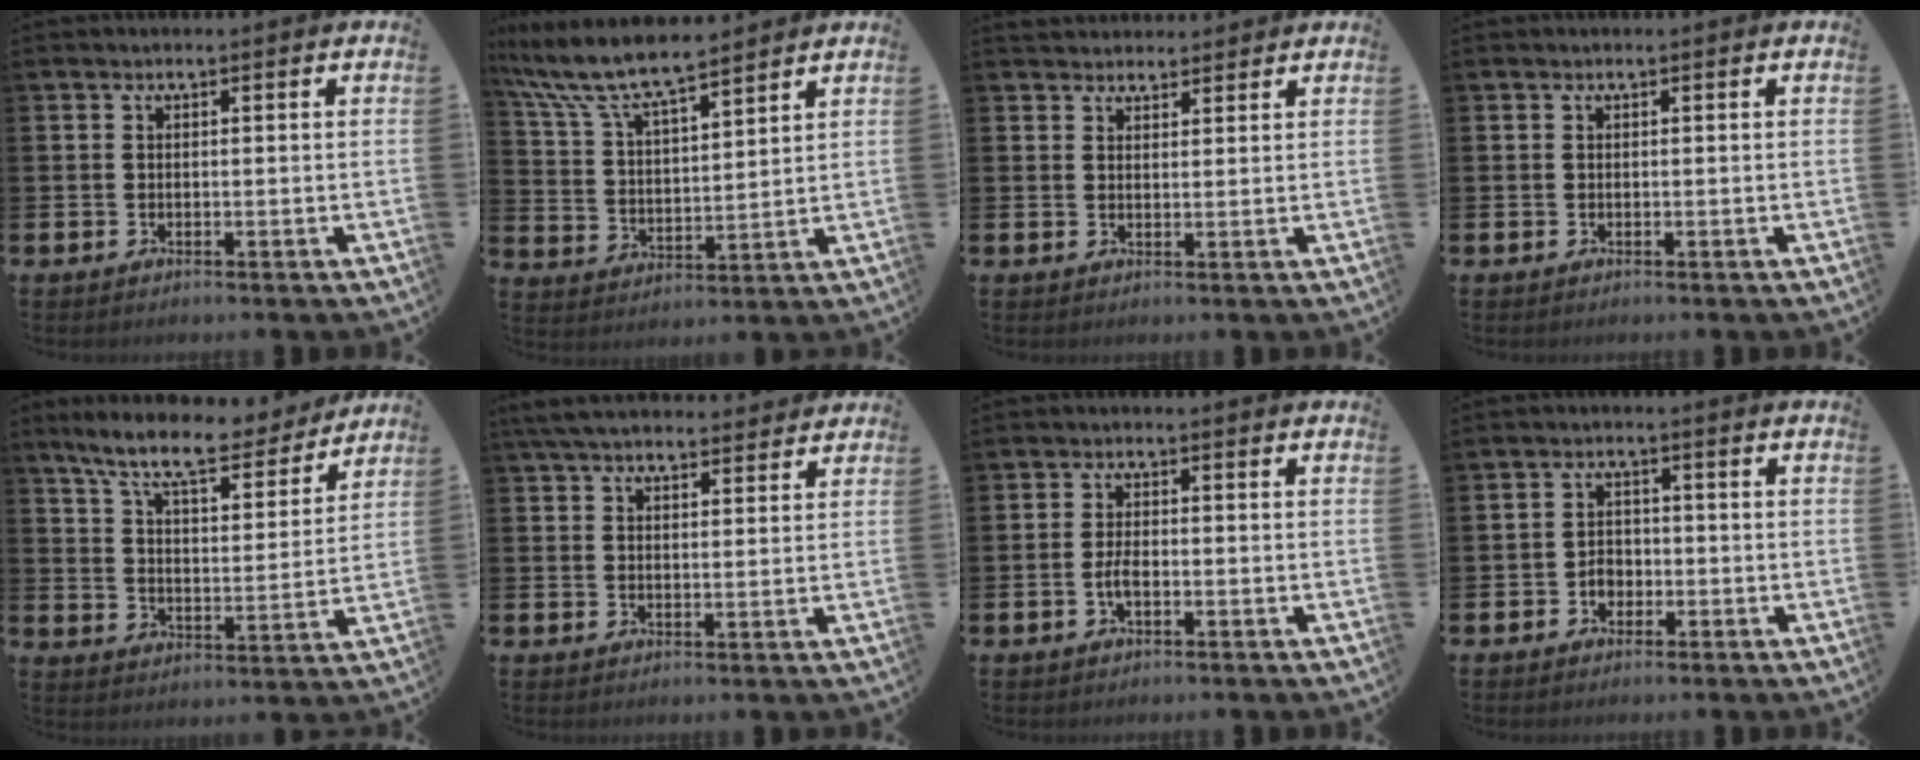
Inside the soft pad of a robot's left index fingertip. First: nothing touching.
{"total": 9.0, "force": [8.2, 1.7, 3.1], "torque": [-0.101, -0.042, 0.149]}
{"total": 2.6, "force": [2.4, 0.8, -0.3], "torque": [0.007, -0.012, 0.044]}
{"total": 0.0}
{"total": 10.2, "force": [9.0, 2.0, 4.3], "torque": [-0.108, -0.052, 0.155]}
{"total": 5.6, "force": [5.2, 1.4, 1.6], "torque": [-0.051, -0.012, 0.100]}
{"total": 2.4, "force": [-0.7, 1.0, 2.0], "torque": [-0.037, 0.002, -0.014]}
{"total": 2.4, "force": [-1.0, 2.0, 0.9], "torque": [-0.020, 0.004, -0.023]}